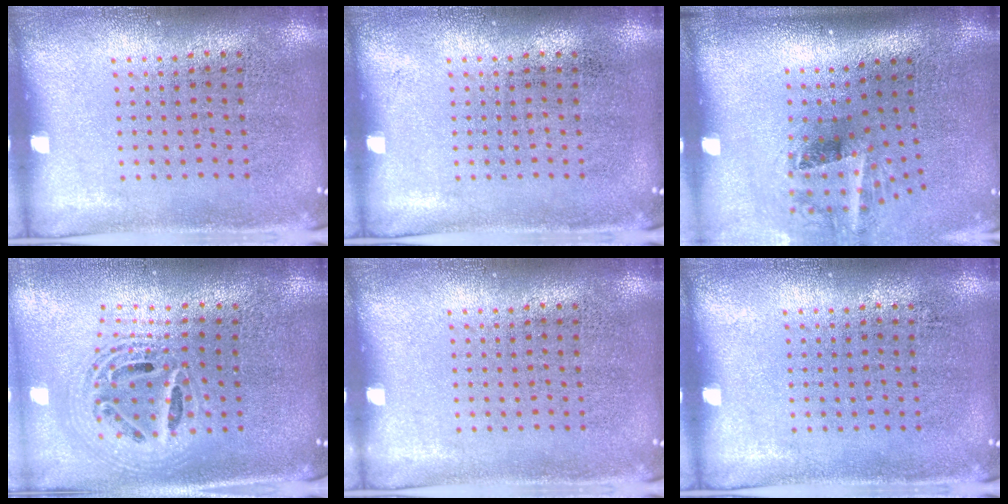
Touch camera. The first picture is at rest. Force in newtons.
{"total": 0.0}
{"total": 1.9, "press": 1.2, "slide": 1.5}
{"total": 2.3, "press": 1.8, "slide": 1.4}
{"total": 0.0}
{"total": 0.0}